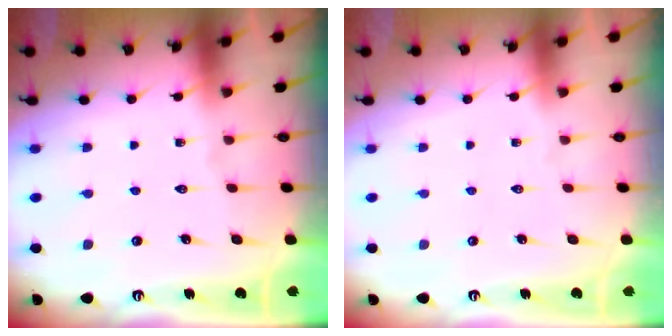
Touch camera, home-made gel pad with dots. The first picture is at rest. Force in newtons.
{"total": 0.0}